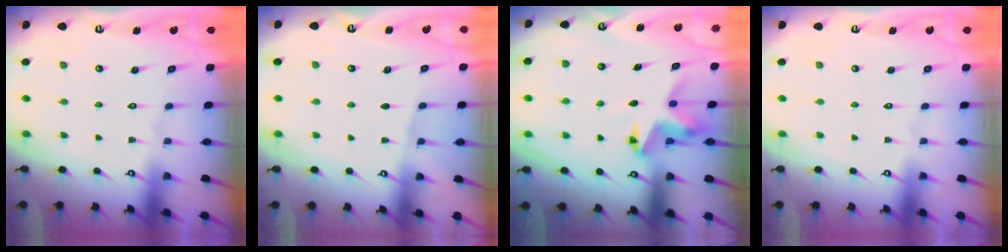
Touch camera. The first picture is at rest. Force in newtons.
{"total": 3.0, "press": 2.9, "slide": 0.4}
{"total": 4.8, "press": 4.7, "slide": 0.3}
{"total": 0.0}